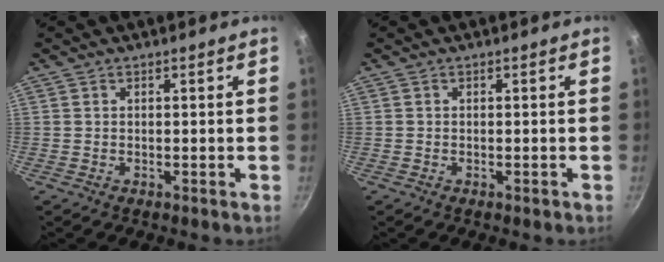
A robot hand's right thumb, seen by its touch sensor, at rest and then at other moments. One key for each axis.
{"total": 0.6, "fx": -0.3, "fy": 0.3, "fz": 0.4, "tx": -0.004, "ty": 0.002, "tz": -0.007}